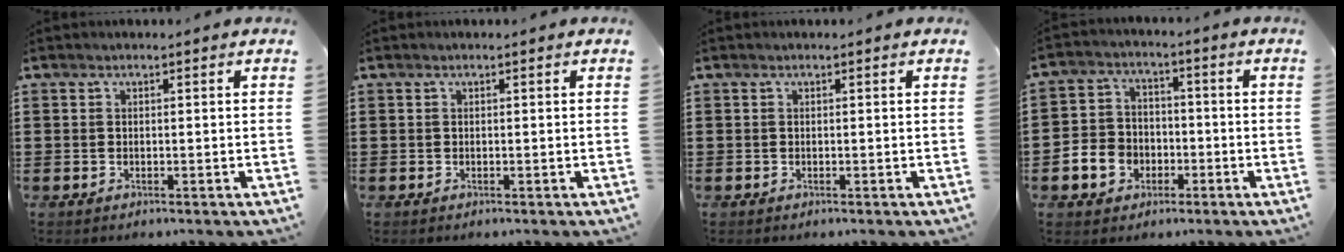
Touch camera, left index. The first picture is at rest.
{"total": 0.0}
{"total": 0.0}
{"total": 5.9, "force": [-2.3, 5.0, 2.0], "torque": [-0.060, 0.016, -0.046]}